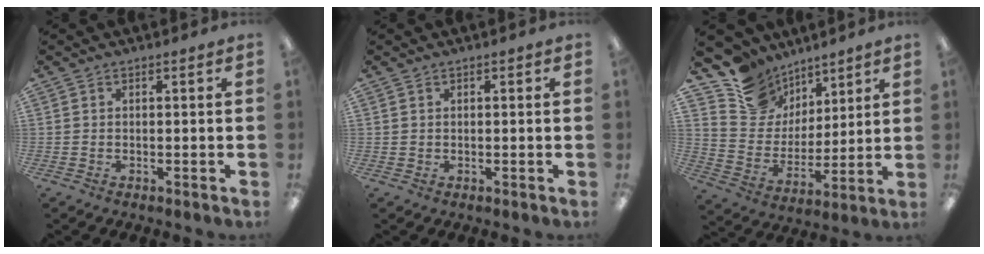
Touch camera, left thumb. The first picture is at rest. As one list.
[{"total": 0.7, "force": [0.3, 0.6, -0.1], "torque": [0.001, 0.005, 0.005]}, {"total": 14.3, "force": [10.2, 9.7, 2.3], "torque": [-0.060, -0.081, 0.201]}]